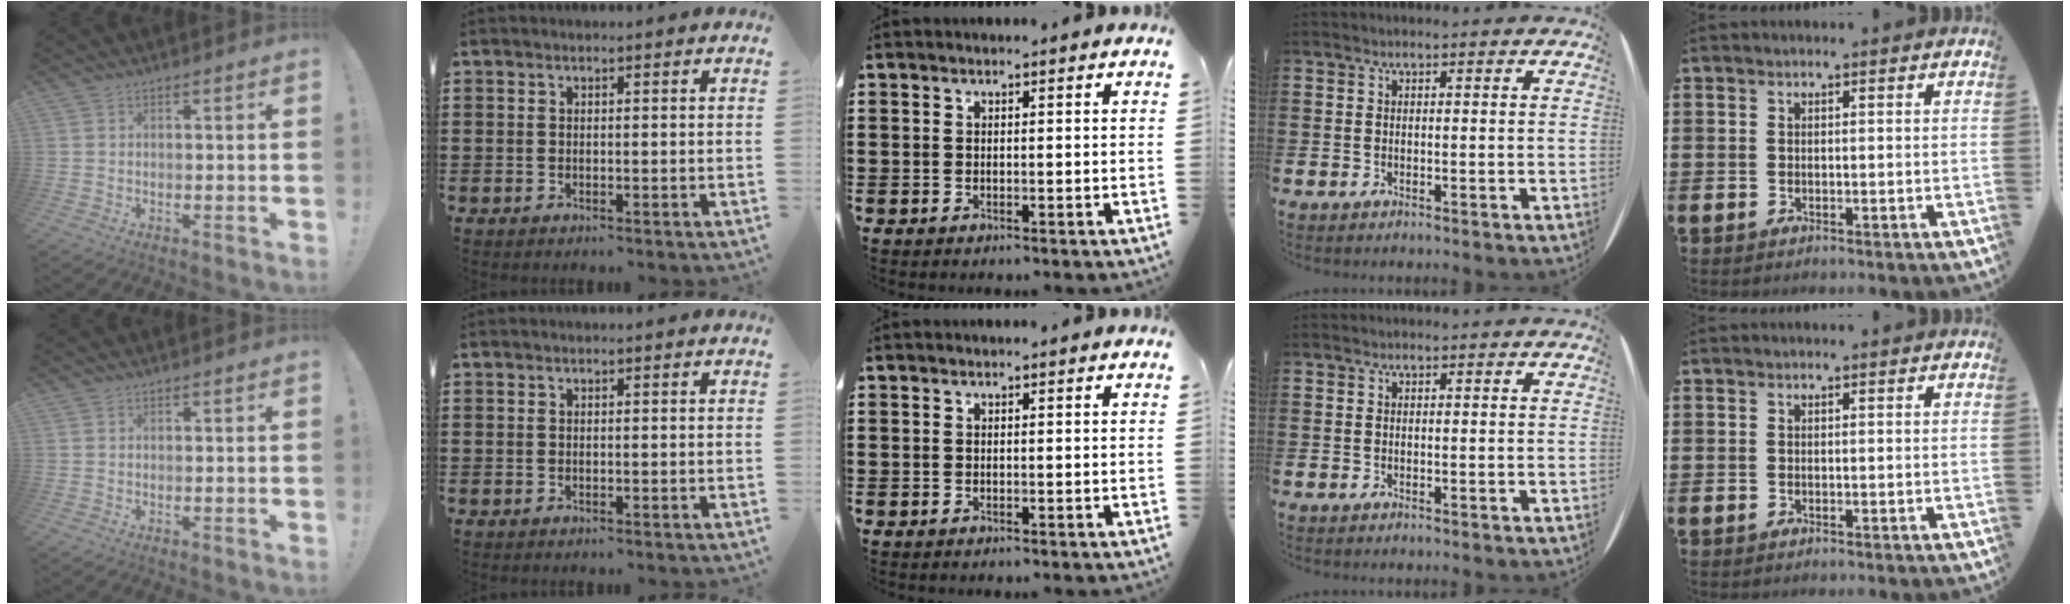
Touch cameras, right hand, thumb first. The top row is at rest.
{}